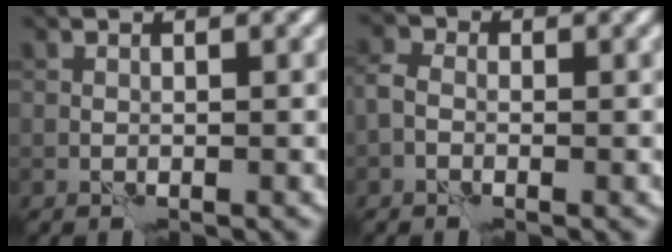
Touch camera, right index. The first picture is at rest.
{"total": 1.8, "force": [-0.7, 1.3, 1.0], "torque": [-0.020, 0.006, -0.021]}